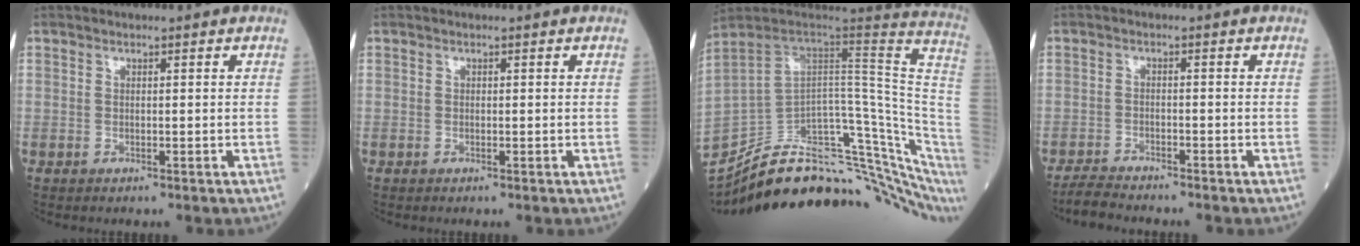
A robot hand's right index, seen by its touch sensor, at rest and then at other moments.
{"total": 0.0}
{"total": 37.9, "force": [-24.9, 12.4, 25.7], "torque": [-0.367, -0.004, -0.360]}
{"total": 5.1, "force": [-4.8, 0.8, 1.5], "torque": [-0.037, -0.016, -0.085]}